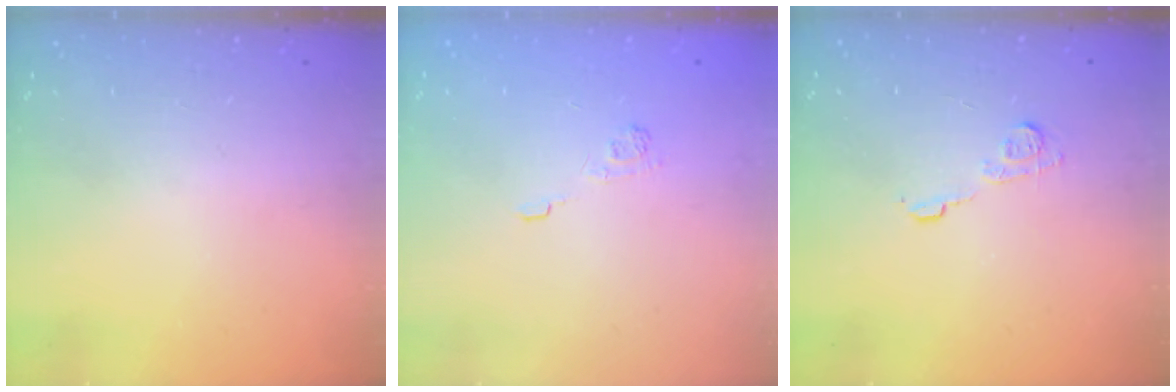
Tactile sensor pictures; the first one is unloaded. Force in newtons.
{"total": 2.3, "press": 1.8, "slide": 1.3}
{"total": 7.3, "press": 7.3, "slide": 0.5}